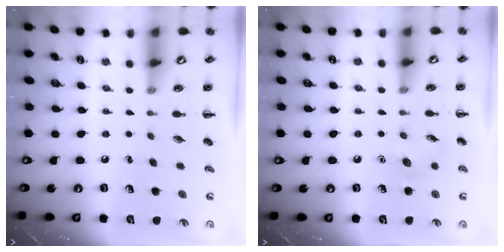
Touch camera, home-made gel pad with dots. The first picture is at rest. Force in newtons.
{"total": 6.5, "press": 6.2, "slide": 1.8}